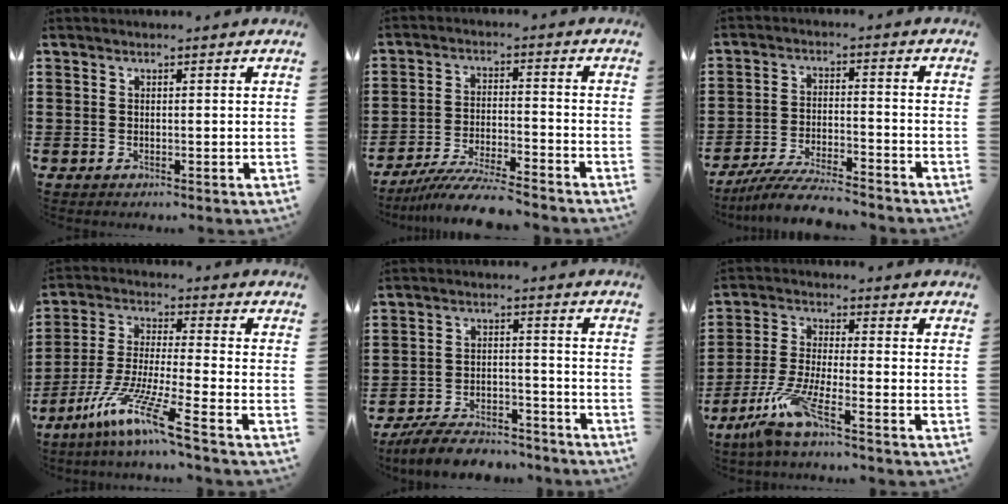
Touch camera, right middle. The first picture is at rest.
{"total": 7.1, "force": [-6.6, -0.1, 2.7], "torque": [-0.056, -0.009, -0.126]}
{"total": 6.7, "force": [-6.2, 0.3, 2.6], "torque": [-0.058, -0.008, -0.118]}
{"total": 10.3, "force": [-7.3, -0.1, 7.4], "torque": [-0.165, -0.017, -0.147]}
{"total": 7.0, "force": [-6.6, 1.3, 1.8], "torque": [-0.033, 0.016, -0.128]}
{"total": 7.6, "force": [-5.3, 0.5, 5.5], "torque": [-0.134, -0.021, -0.107]}